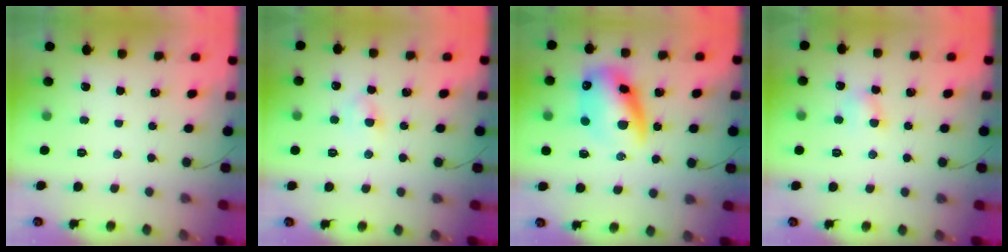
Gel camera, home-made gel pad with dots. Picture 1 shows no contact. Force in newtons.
{"total": 4.3, "press": 4.1, "slide": 1.4}
{"total": 16.2, "press": 15.6, "slide": 4.3}
{"total": 4.8, "press": 4.8, "slide": 0.8}